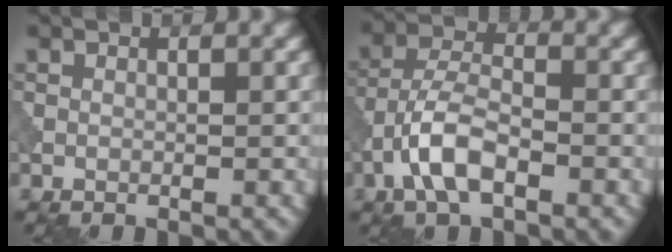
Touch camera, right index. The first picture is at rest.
{"total": 5.1, "force": [-2.5, 2.1, 3.9], "torque": [-0.077, 0.008, -0.054]}